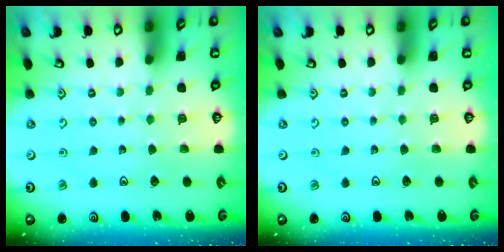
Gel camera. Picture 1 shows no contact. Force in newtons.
{"total": 0.0}